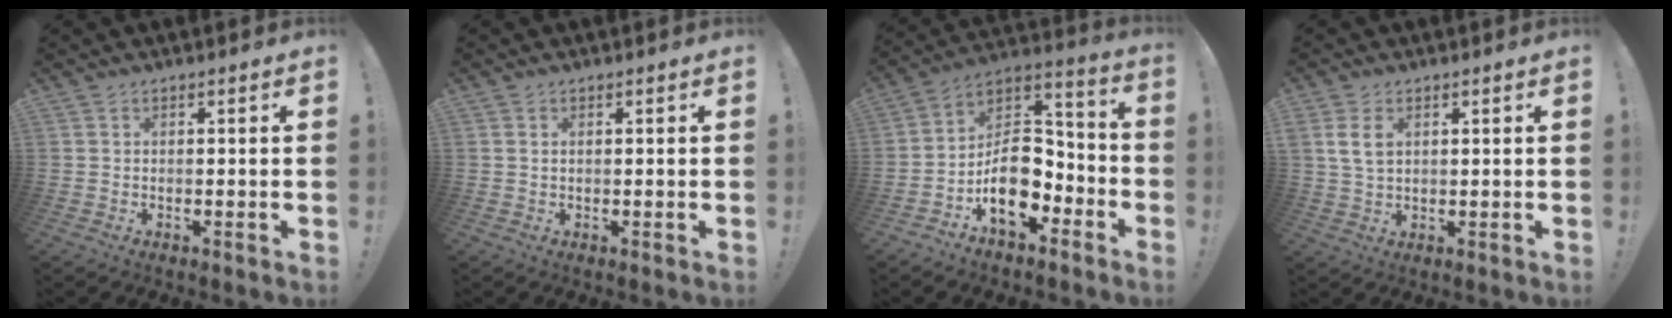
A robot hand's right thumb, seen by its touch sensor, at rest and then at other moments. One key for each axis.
{"total": 0.5, "fx": 0.3, "fy": 0.3, "fz": 0.3, "tx": 0.002, "ty": -0.002, "tz": 0.004}
{"total": 15.6, "fx": -5.7, "fy": 10.6, "fz": 9.9, "tx": -0.165, "ty": 0.031, "tz": -0.085}
{"total": 5.8, "fx": 2.0, "fy": 3.6, "fz": 4.1, "tx": -0.073, "ty": -0.001, "tz": 0.037}